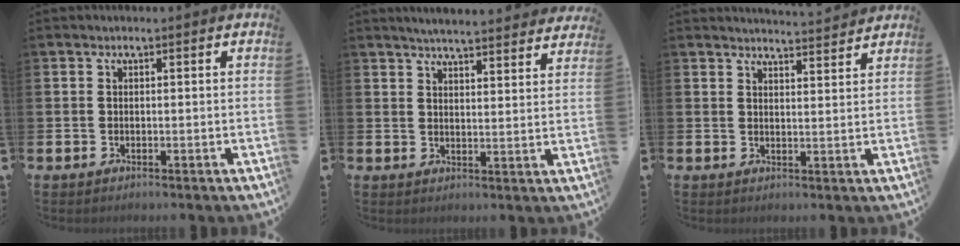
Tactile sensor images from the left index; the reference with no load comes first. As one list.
[{"total": 5.0, "force": [4.9, 0.0, 0.8], "torque": [-0.026, -0.028, 0.088]}, {"total": 3.7, "force": [3.7, -0.3, 0.0], "torque": [-0.003, -0.025, 0.065]}]